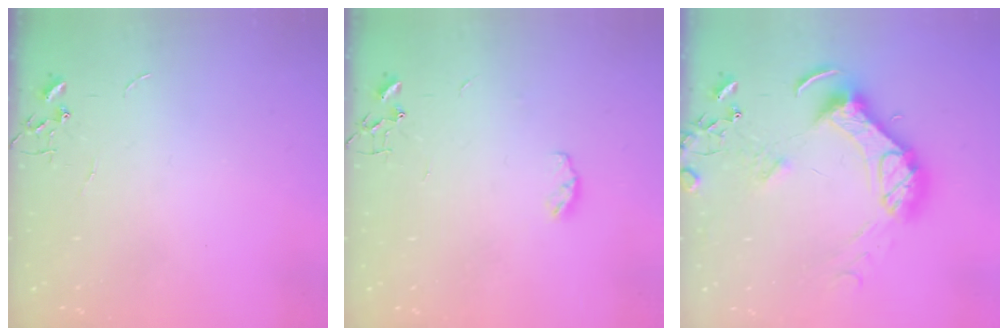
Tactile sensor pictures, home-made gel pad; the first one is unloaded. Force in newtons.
{"total": 4.7, "press": 4.6, "slide": 0.6}
{"total": 16.1, "press": 16.0, "slide": 1.9}